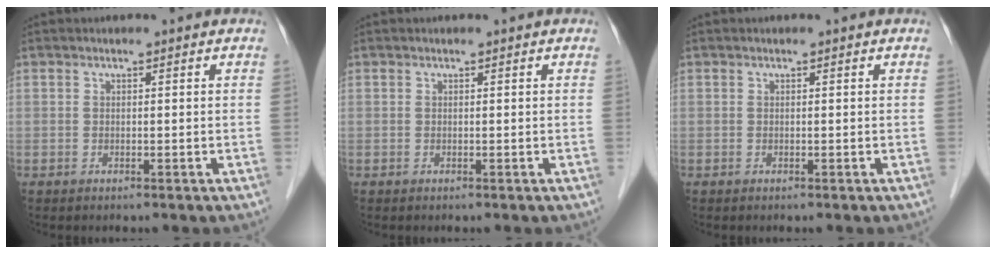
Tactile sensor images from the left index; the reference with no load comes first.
{"total": 0.0}
{"total": 0.0}